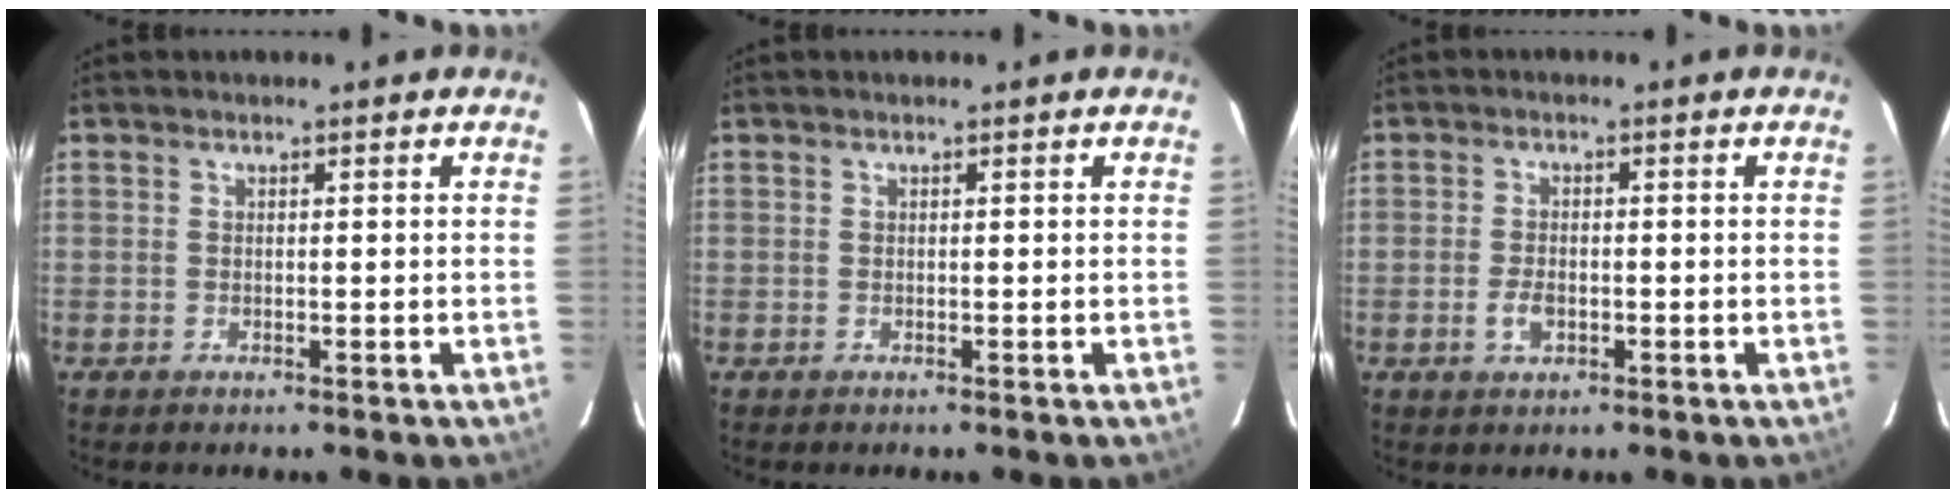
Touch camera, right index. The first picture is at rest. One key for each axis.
{"total": 0.0}
{"total": 3.3, "fx": -1.2, "fy": 1.9, "fz": 2.4, "tx": -0.051, "ty": -0.001, "tz": -0.020}